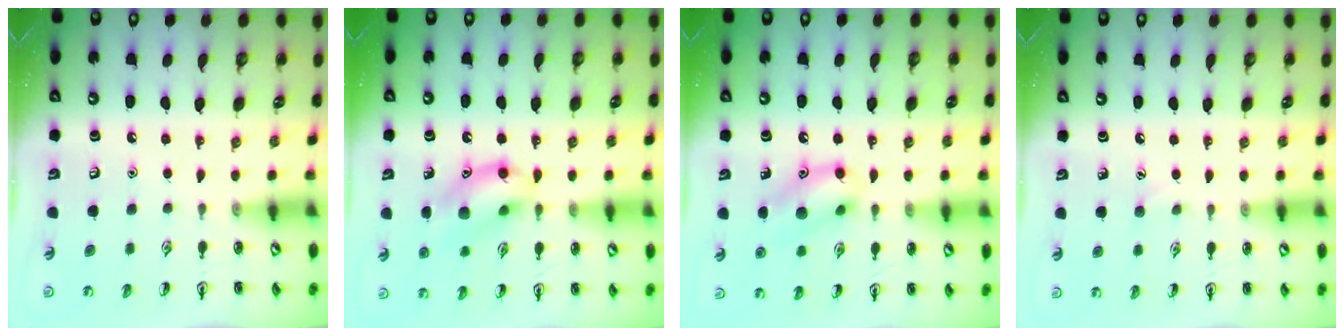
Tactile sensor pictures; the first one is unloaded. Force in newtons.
{"total": 13.1, "press": 13.1, "slide": 1.1}
{"total": 11.7, "press": 11.6, "slide": 0.9}
{"total": 3.6, "press": 3.4, "slide": 1.1}